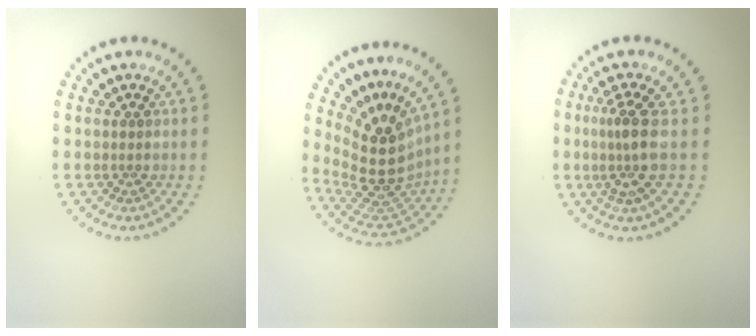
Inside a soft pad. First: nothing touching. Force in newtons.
{"total": 5.1, "press": 4.1, "slide": 3.0}
{"total": 2.9, "press": 2.2, "slide": 2.0}